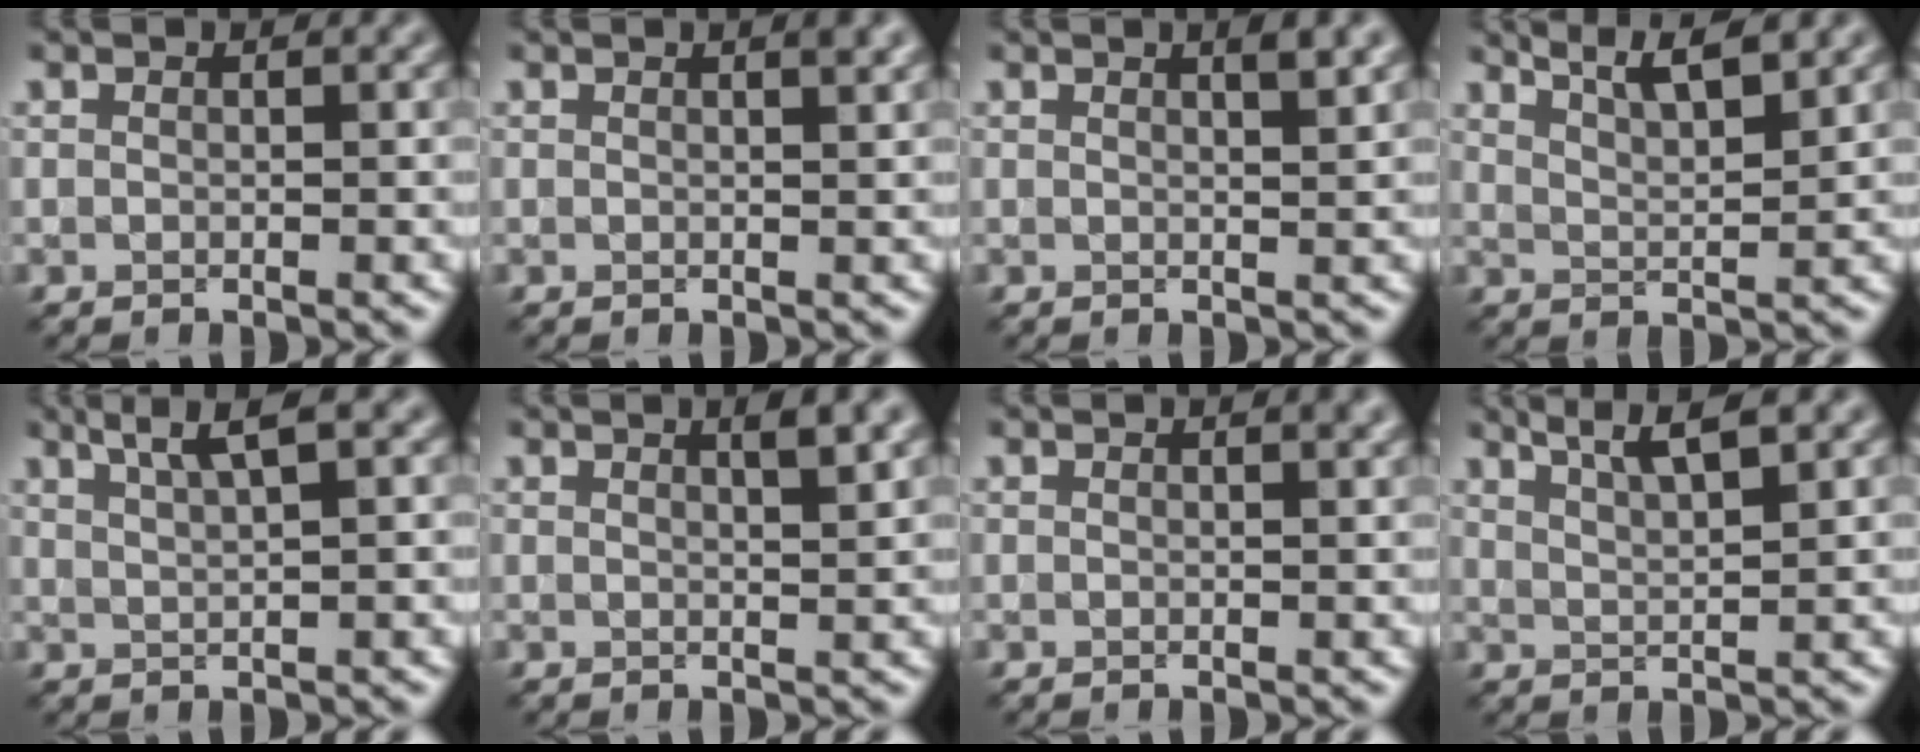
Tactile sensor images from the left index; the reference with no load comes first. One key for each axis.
{"total": 1.7, "fx": 0.9, "fy": 0.5, "fz": 1.3, "tx": -0.011, "ty": 0.003, "tz": 0.009}
{"total": 2.3, "fx": 1.2, "fy": 0.6, "fz": 1.9, "tx": -0.014, "ty": 0.004, "tz": 0.014}
{"total": 5.7, "fx": 4.4, "fy": 1.5, "fz": 3.3, "tx": -0.027, "ty": 0.023, "tz": 0.042}
{"total": 3.3, "fx": 2.0, "fy": 0.6, "fz": 2.5, "tx": -0.034, "ty": 0.007, "tz": 0.036}
{"total": 2.7, "fx": 1.4, "fy": 0.7, "fz": 2.2, "tx": -0.017, "ty": 0.005, "tz": 0.015}
{"total": 1.3, "fx": 0.8, "fy": 0.4, "fz": 1.0, "tx": -0.006, "ty": 0.004, "tz": 0.009}
{"total": 4.7, "fx": 3.4, "fy": 1.0, "fz": 3.1, "tx": -0.031, "ty": 0.014, "tz": 0.038}